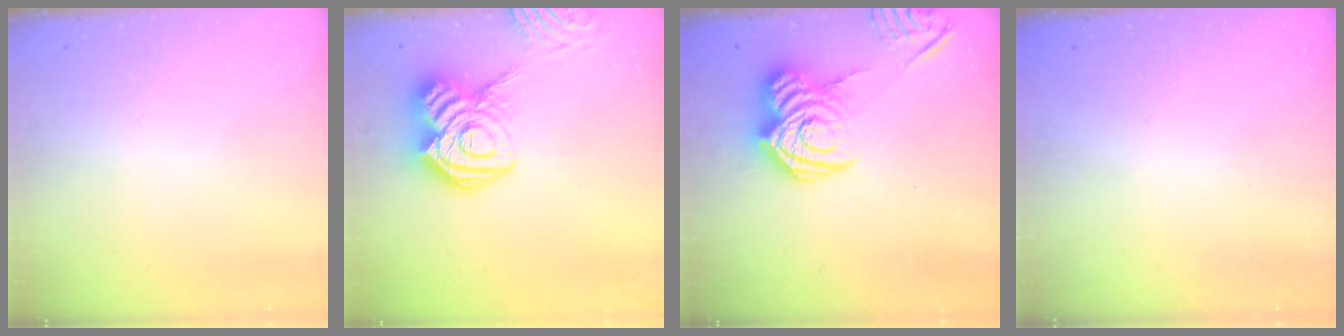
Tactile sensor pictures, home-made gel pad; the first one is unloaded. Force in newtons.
{"total": 18.1, "press": 18.1, "slide": 1.7}
{"total": 13.9, "press": 13.8, "slide": 1.0}
{"total": 2.5, "press": 2.4, "slide": 0.8}